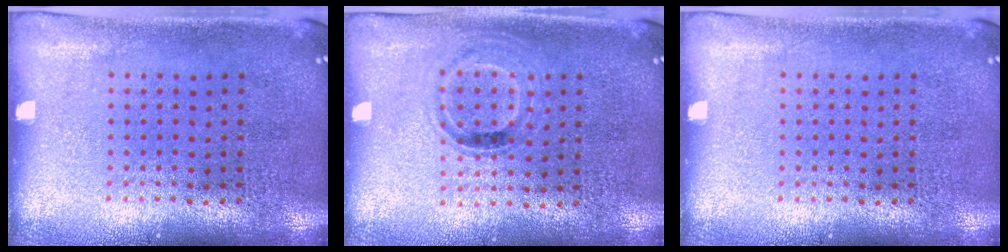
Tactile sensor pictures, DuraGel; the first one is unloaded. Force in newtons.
{"total": 0.9, "press": 0.8, "slide": 0.3}
{"total": 0.0}